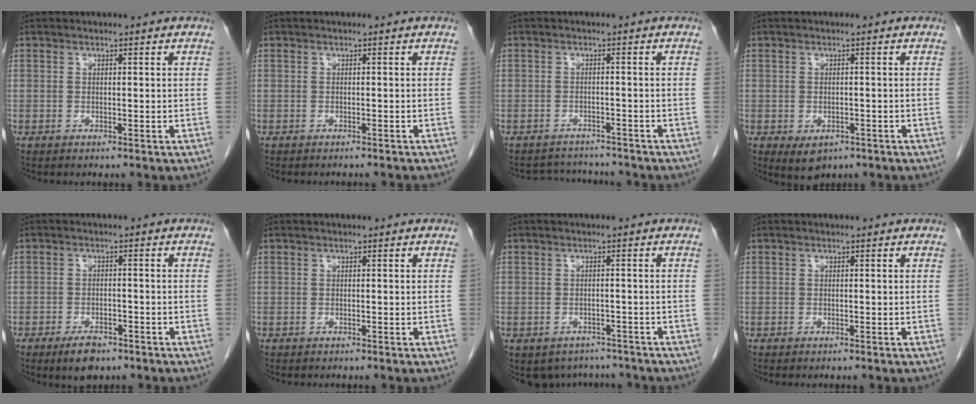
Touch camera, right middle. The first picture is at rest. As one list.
[{"total": 4.0, "force": [-3.6, 0.6, 1.4], "torque": [-0.023, -0.010, -0.042]}, {"total": 4.9, "force": [-4.8, 1.0, -0.2], "torque": [0.001, 0.006, -0.070]}, {"total": 3.5, "force": [-1.8, 2.3, 2.0], "torque": [-0.028, -0.003, -0.014]}, {"total": 4.5, "force": [-3.1, 1.9, 2.6], "torque": [-0.047, -0.002, -0.045]}, {"total": 0.0}, {"total": 5.9, "force": [-5.1, 3.0, 0.5], "torque": [0.000, 0.010, -0.062]}, {"total": 0.0}]